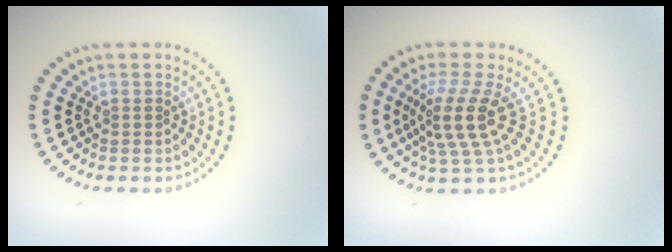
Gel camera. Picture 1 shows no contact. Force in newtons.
{"total": 4.1, "press": 3.0, "slide": 2.8}